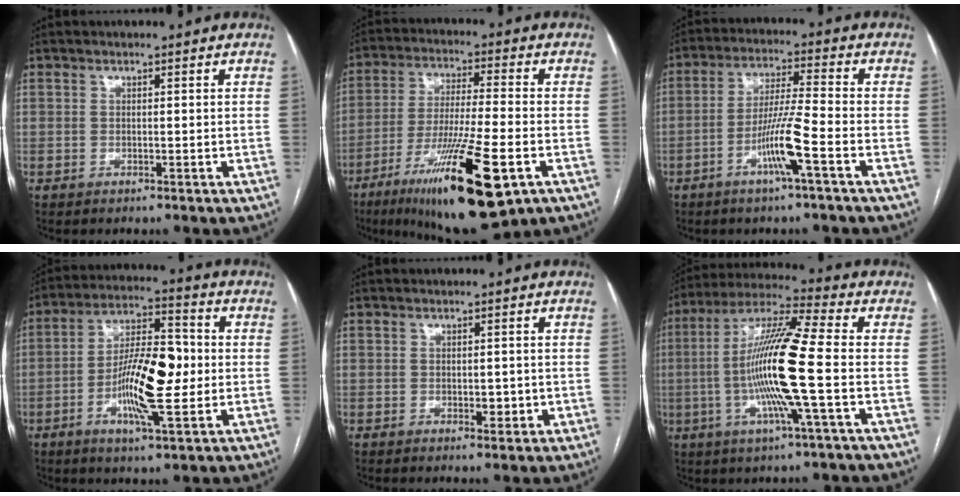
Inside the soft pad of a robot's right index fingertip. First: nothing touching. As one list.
[{"total": 19.3, "force": [-9.0, 2.4, 16.9], "torque": [-0.286, -0.040, -0.146]}, {"total": 8.4, "force": [-3.7, -0.6, 7.5], "torque": [-0.147, -0.002, -0.072]}, {"total": 13.5, "force": [-2.0, 3.3, 12.9], "torque": [-0.234, 0.010, -0.036]}, {"total": 2.2, "force": [-0.3, 1.2, 1.8], "torque": [-0.024, -0.001, 0.001]}, {"total": 15.6, "force": [-2.2, -0.4, 15.4], "torque": [-0.297, -0.002, -0.055]}]